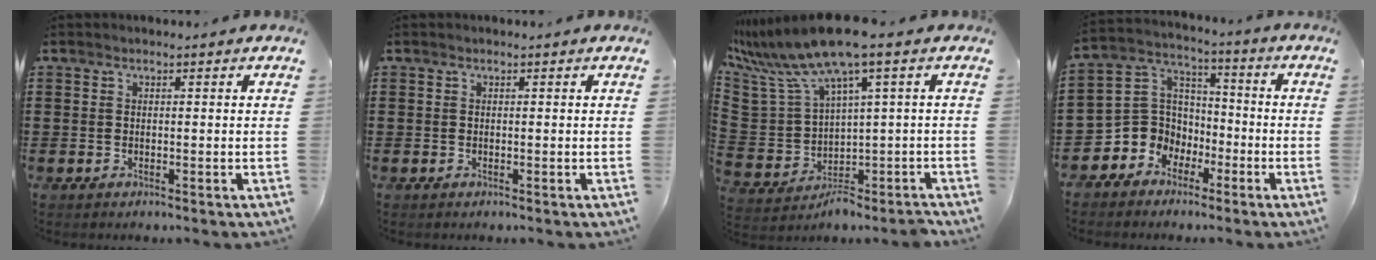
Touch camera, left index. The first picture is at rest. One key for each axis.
{"total": 0.0}
{"total": 8.4, "fx": 4.1, "fy": 1.8, "fz": 7.1, "tx": -0.165, "ty": -0.040, "tz": 0.064}
{"total": 7.1, "fx": -2.8, "fy": 6.5, "fz": 0.6, "tx": -0.059, "ty": -0.001, "tz": -0.059}